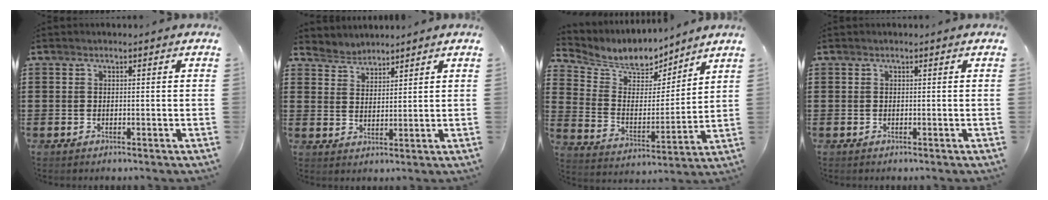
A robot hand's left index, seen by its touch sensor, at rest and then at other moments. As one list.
[{"total": 2.8, "force": [2.7, 0.7, -0.8], "torque": [0.003, -0.005, 0.050]}, {"total": 7.1, "force": [6.4, 2.7, 1.3], "torque": [-0.066, -0.041, 0.112]}, {"total": 0.0}]